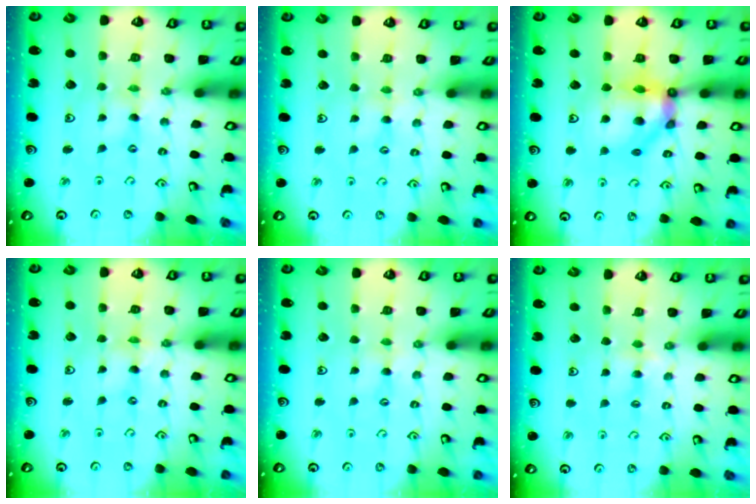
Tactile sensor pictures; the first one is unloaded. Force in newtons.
{"total": 2.0, "press": 2.0, "slide": 0.3}
{"total": 11.7, "press": 11.6, "slide": 1.4}
{"total": 0.0}
{"total": 2.0, "press": 2.0, "slide": 0.3}
{"total": 3.0, "press": 3.0, "slide": 0.5}